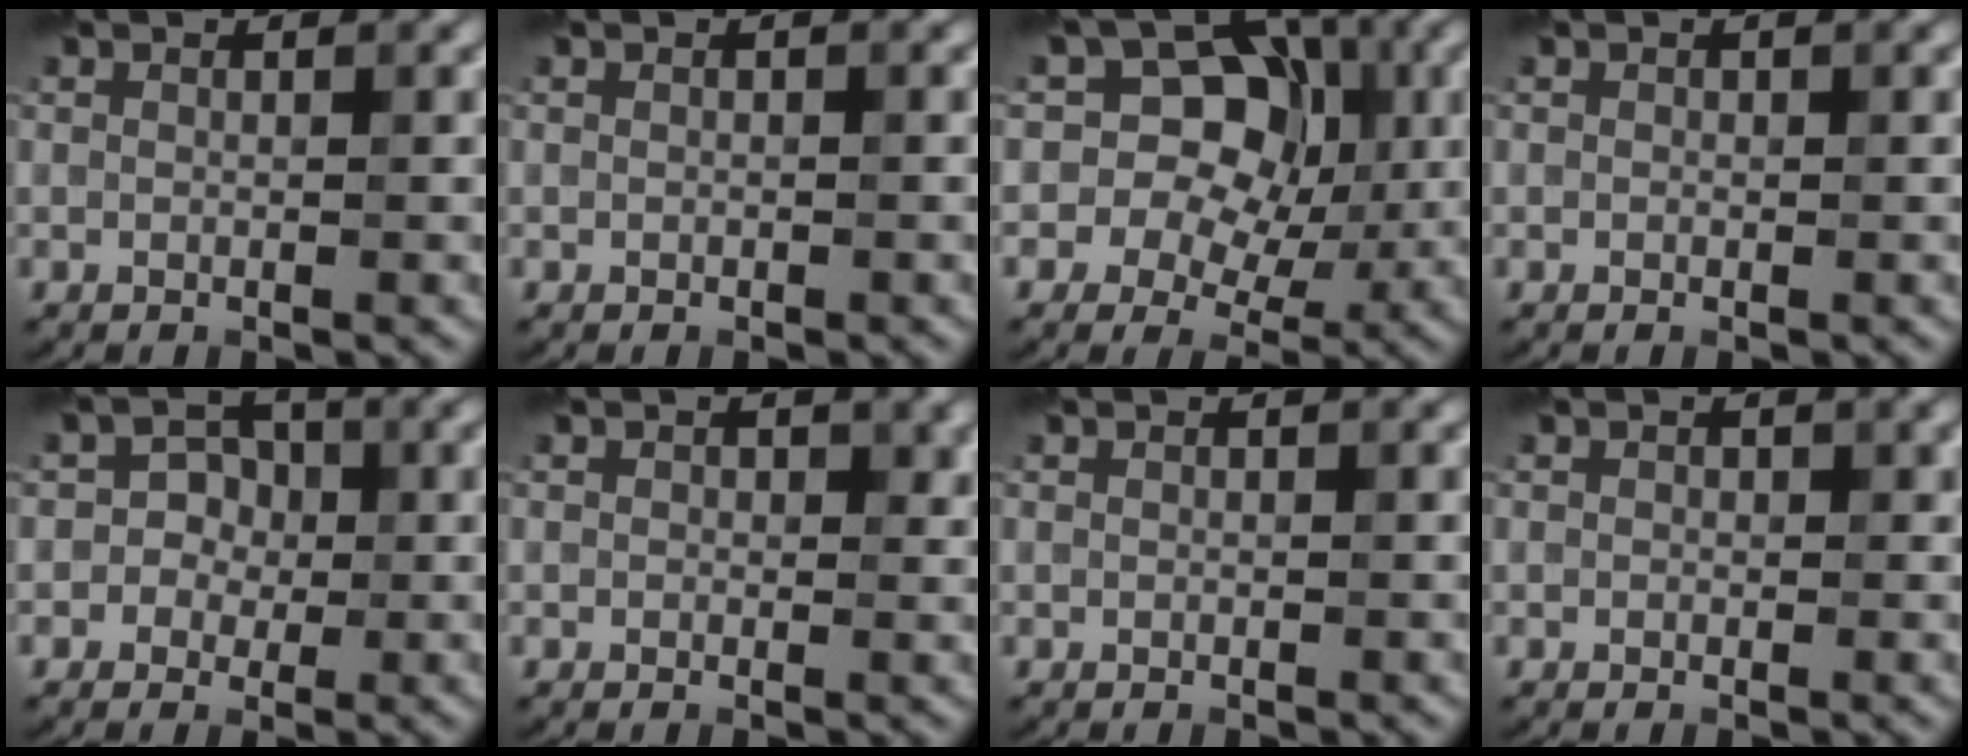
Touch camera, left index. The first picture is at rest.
{"total": 0.0}
{"total": 10.2, "force": [1.8, 8.6, 5.1], "torque": [-0.046, 0.048, -0.018]}
{"total": 0.0}
{"total": 2.6, "force": [-0.3, 2.4, 0.8], "torque": [0.010, 0.009, -0.020]}
{"total": 1.5, "force": [0.3, 1.2, 0.9], "torque": [-0.005, 0.002, 0.004]}
{"total": 0.0}
{"total": 0.8, "force": [0.1, 0.7, 0.4], "torque": [0.001, 0.003, 0.000]}